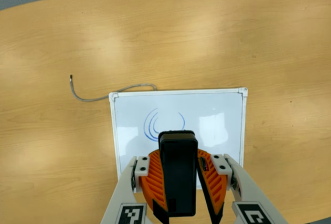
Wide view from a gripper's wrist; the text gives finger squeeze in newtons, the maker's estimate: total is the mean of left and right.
{"total": 10.4, "left": 9.1, "right": 11.8}